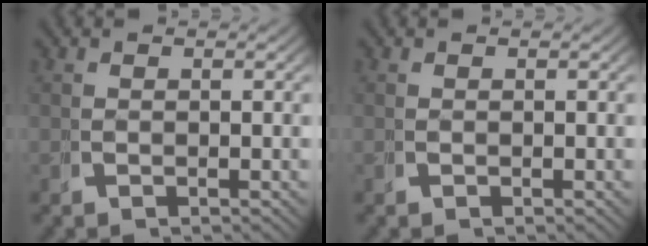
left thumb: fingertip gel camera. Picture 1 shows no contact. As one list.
[{"total": 0.0}]